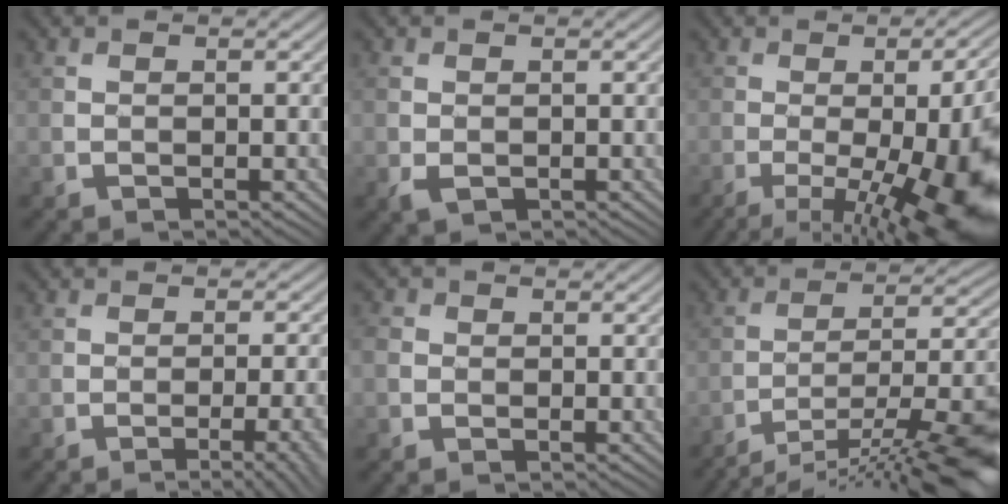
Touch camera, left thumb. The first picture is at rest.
{"total": 1.5, "force": [-0.5, 1.1, 0.9], "torque": [-0.026, -0.009, -0.009]}
{"total": 16.6, "force": [-5.1, 5.0, 15.0], "torque": [-0.186, -0.030, -0.067]}
{"total": 5.9, "force": [-2.9, 1.3, 4.9], "torque": [-0.053, 0.002, -0.034]}
{"total": 2.6, "force": [0.1, 2.5, 0.8], "torque": [-0.020, 0.003, -0.010]}
{"total": 14.2, "force": [-9.3, 3.2, 10.3], "torque": [-0.152, 0.003, -0.150]}